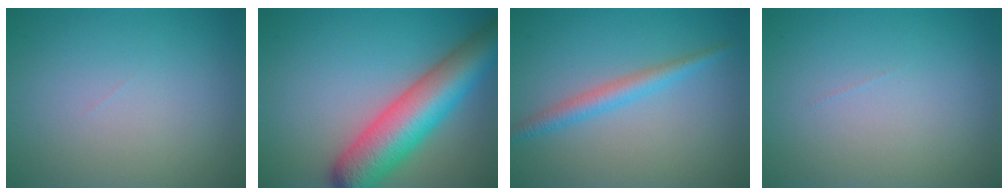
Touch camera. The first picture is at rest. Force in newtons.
{"total": 9.7, "press": 9.6, "slide": 0.4}
{"total": 2.4, "press": 2.4, "slide": 0.1}
{"total": 0.0}